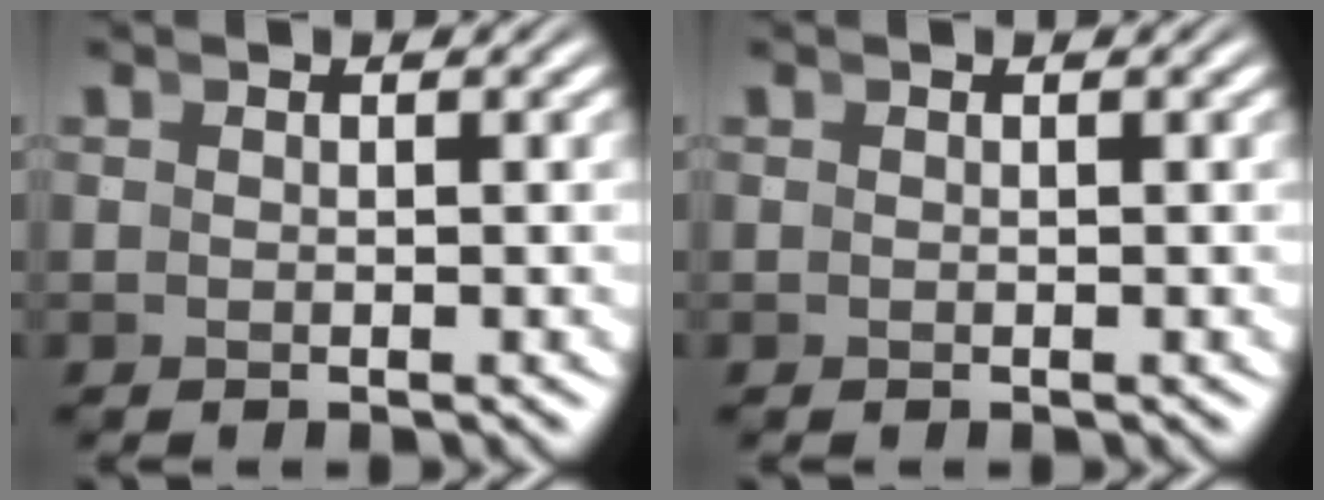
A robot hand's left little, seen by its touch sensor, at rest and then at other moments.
{"total": 0.0}